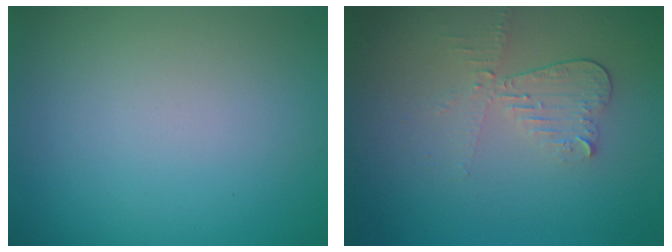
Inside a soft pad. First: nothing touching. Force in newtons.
{"total": 3.0, "press": 2.6, "slide": 1.4}